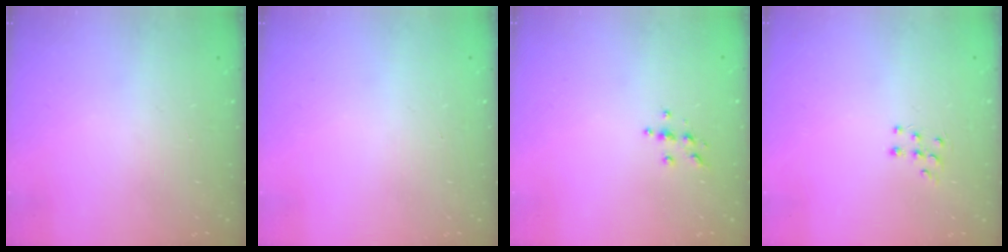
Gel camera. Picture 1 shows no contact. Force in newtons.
{"total": 0.0}
{"total": 3.7, "press": 3.7, "slide": 0.4}
{"total": 6.4, "press": 6.3, "slide": 0.8}